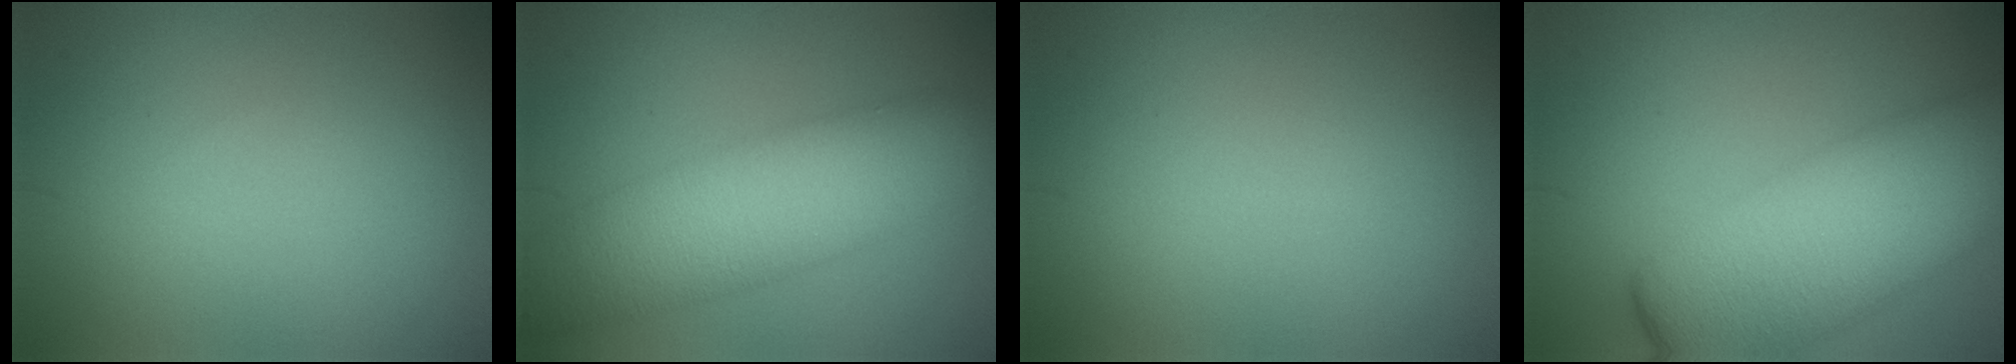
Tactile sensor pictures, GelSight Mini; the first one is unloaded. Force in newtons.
{"total": 9.6, "press": 9.6, "slide": 0.4}
{"total": 0.0}
{"total": 12.8, "press": 12.8, "slide": 0.5}